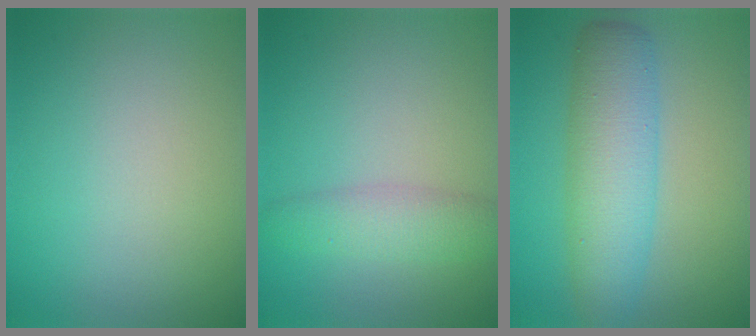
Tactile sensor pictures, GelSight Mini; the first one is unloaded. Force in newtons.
{"total": 3.0, "press": 3.0, "slide": 0.0}
{"total": 6.1, "press": 6.1, "slide": 0.1}